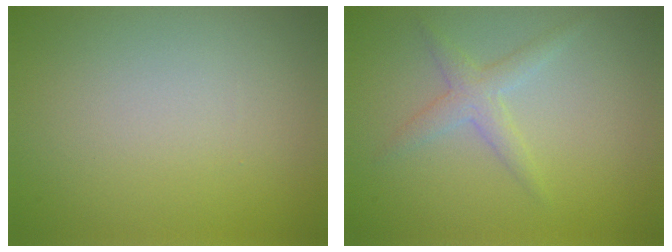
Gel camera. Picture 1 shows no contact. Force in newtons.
{"total": 2.1, "press": 2.1, "slide": 0.0}